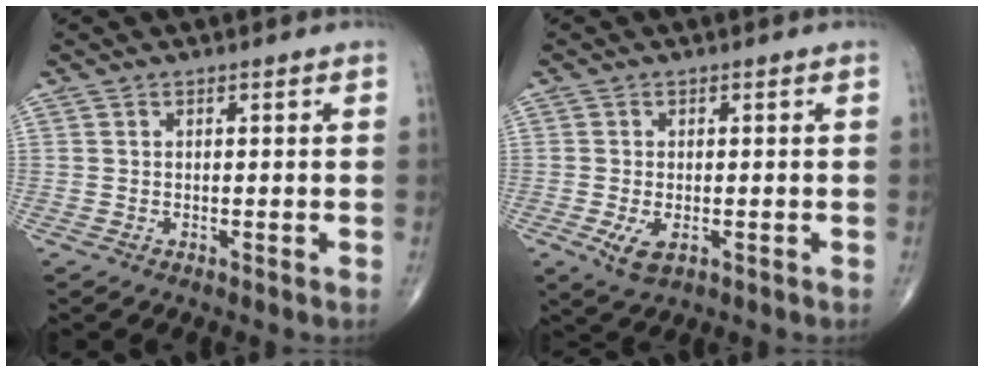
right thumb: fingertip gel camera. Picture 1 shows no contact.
{"total": 4.0, "force": [-1.2, 2.1, 3.2], "torque": [-0.060, -0.009, -0.017]}